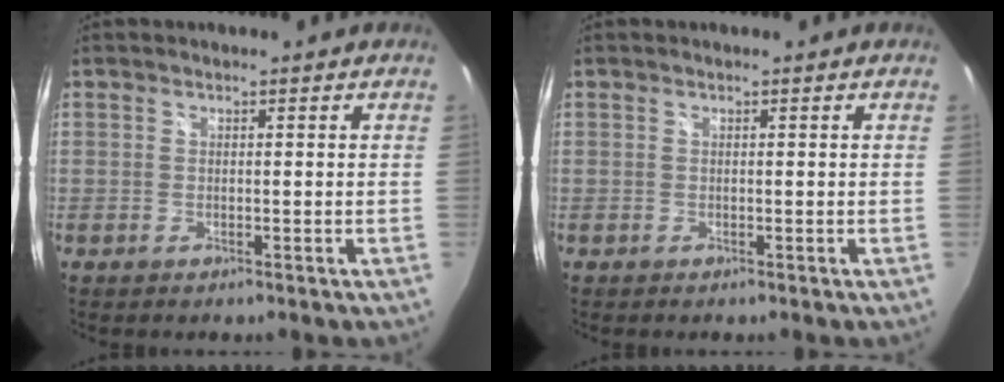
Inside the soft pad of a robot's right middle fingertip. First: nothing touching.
{"total": 0.0}